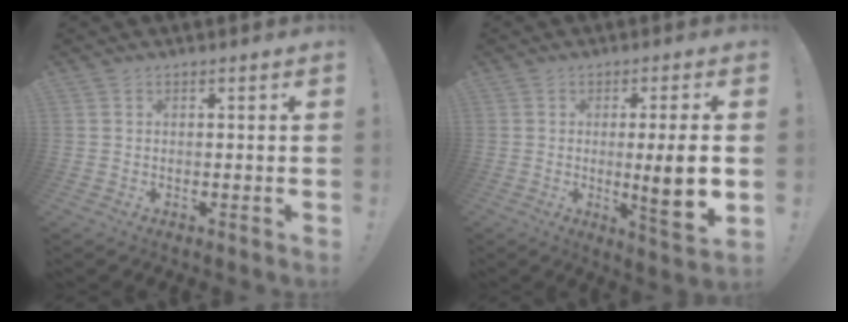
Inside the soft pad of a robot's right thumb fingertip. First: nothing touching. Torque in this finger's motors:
{"motor_torque": [0.03, 0.61, 0.64, 0.46, 0.06]}